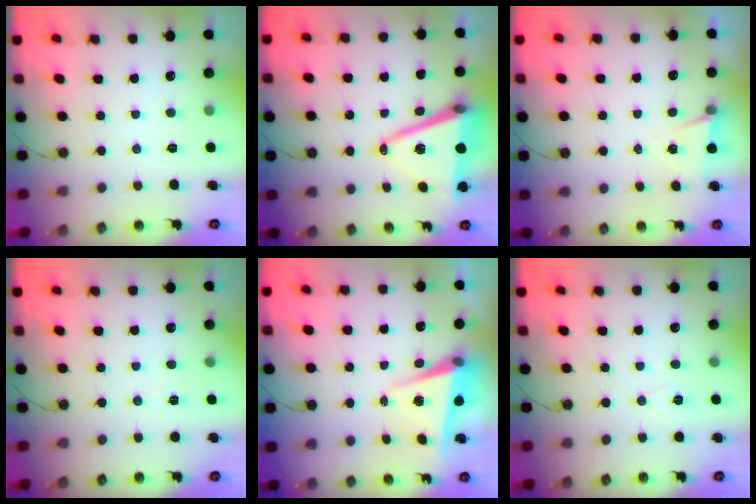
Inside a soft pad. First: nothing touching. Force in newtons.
{"total": 15.2, "press": 14.7, "slide": 3.9}
{"total": 4.5, "press": 1.3, "slide": 4.4}
{"total": 4.1, "press": 3.6, "slide": 2.0}
{"total": 5.7, "press": 5.1, "slide": 2.6}
{"total": 5.2, "press": 4.5, "slide": 2.6}